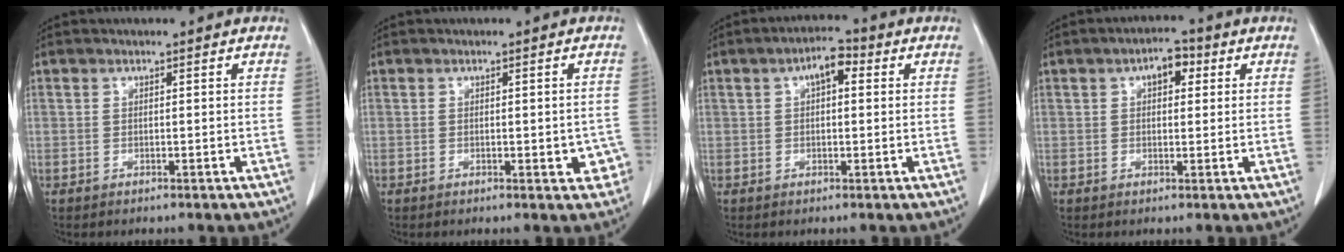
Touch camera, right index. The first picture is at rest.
{"total": 3.1, "force": [-0.7, 1.5, 2.7], "torque": [-0.017, 0.003, -0.004]}
{"total": 4.4, "force": [1.3, 1.9, 3.7], "torque": [-0.060, 0.020, 0.017]}
{"total": 4.0, "force": [1.5, 2.0, 3.1], "torque": [-0.046, 0.016, 0.019]}